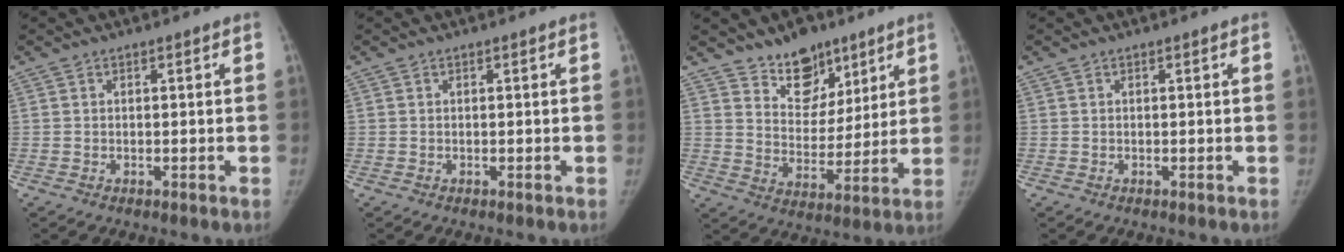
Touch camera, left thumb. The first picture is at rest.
{"total": 0.0}
{"total": 11.4, "force": [8.3, 6.9, 3.9], "torque": [-0.023, -0.059, 0.146]}
{"total": 0.0}